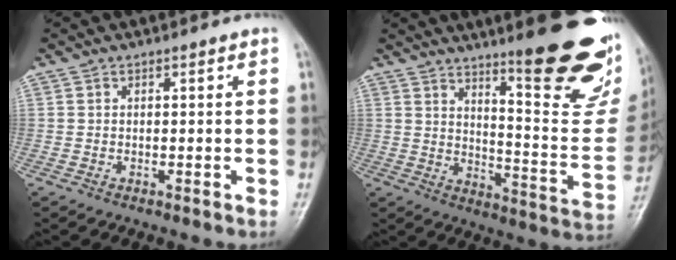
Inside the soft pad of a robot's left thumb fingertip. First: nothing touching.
{"total": 24.0, "force": [15.5, 4.9, 17.7], "torque": [-0.202, -0.106, 0.215]}